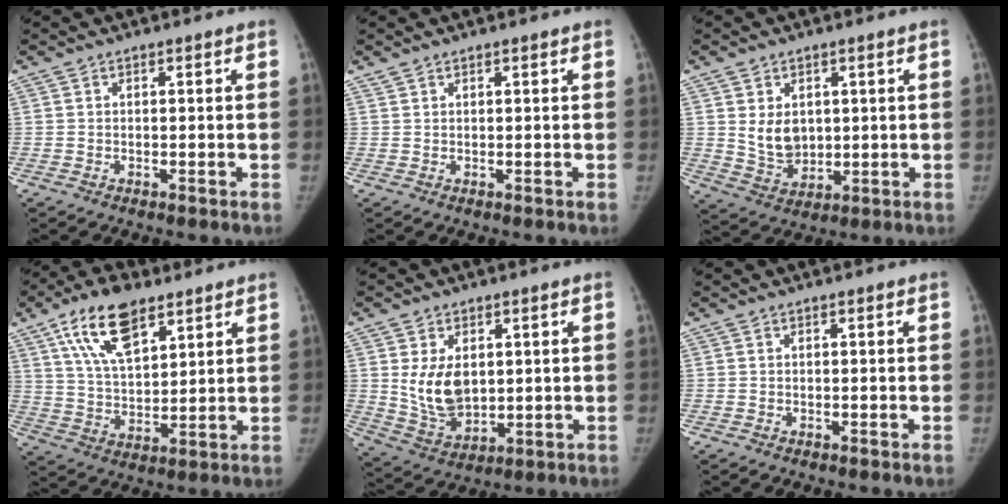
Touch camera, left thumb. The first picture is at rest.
{"total": 0.9, "force": [0.8, 0.3, 0.3], "torque": [-0.006, -0.001, 0.015]}
{"total": 7.0, "force": [1.5, 5.3, 4.3], "torque": [-0.048, -0.019, 0.044]}
{"total": 14.3, "force": [8.1, 6.7, 9.8], "torque": [-0.149, -0.024, 0.150]}
{"total": 10.1, "force": [1.7, 6.8, 7.2], "torque": [-0.104, -0.019, 0.052]}
{"total": 0.0}